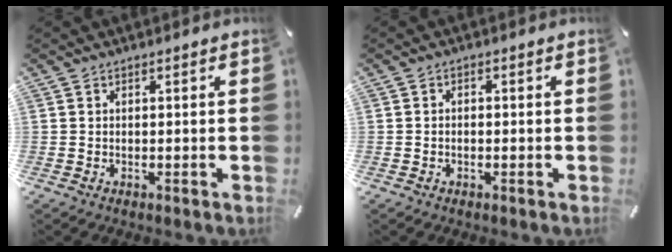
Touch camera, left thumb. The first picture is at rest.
{"total": 1.1, "force": [-0.6, 0.6, 0.7], "torque": [-0.014, 0.002, -0.012]}